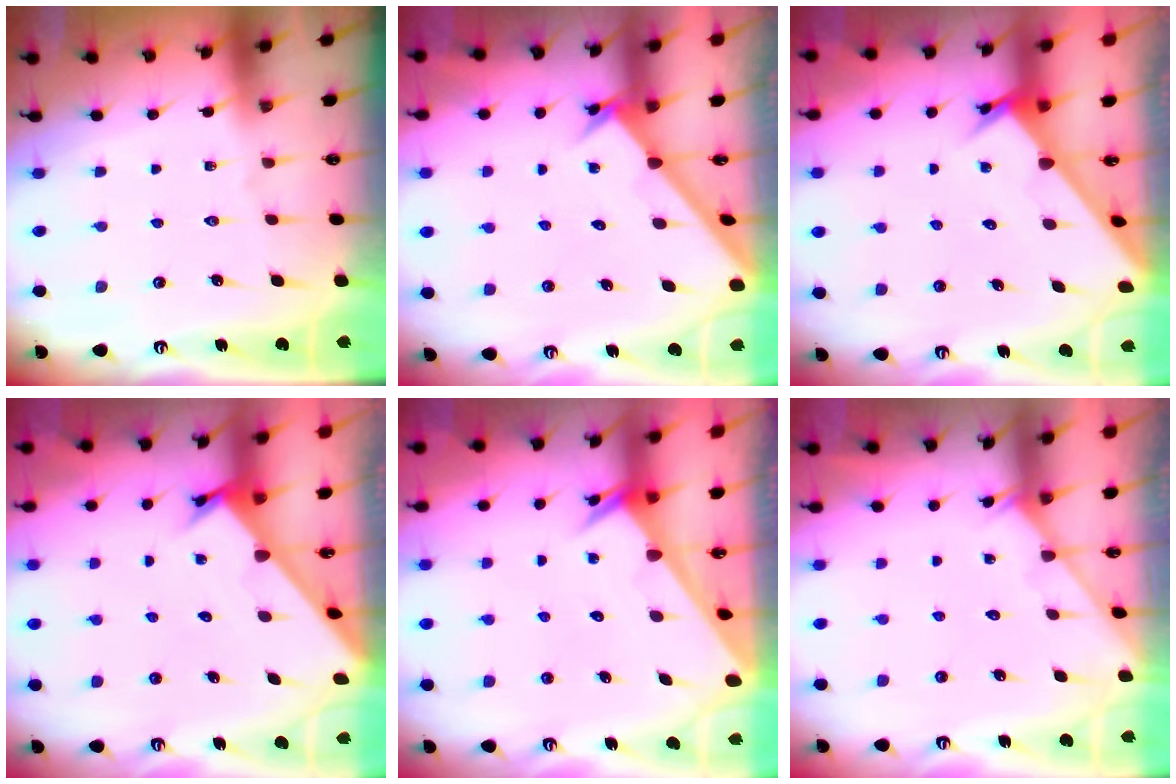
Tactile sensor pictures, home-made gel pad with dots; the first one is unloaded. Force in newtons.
{"total": 2.2, "press": 2.2, "slide": 0.2}
{"total": 3.0, "press": 3.0, "slide": 0.1}
{"total": 2.4, "press": 2.4, "slide": 0.1}
{"total": 2.5, "press": 2.5, "slide": 0.1}
{"total": 2.2, "press": 2.2, "slide": 0.2}